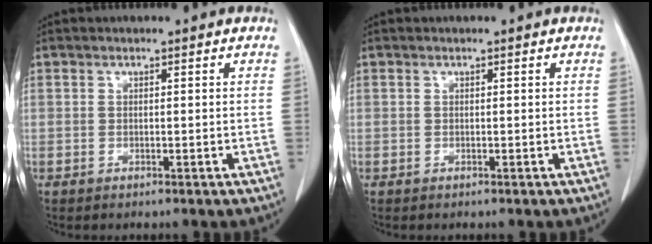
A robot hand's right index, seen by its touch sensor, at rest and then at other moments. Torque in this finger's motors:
{"motor_torque": [0.00, 0.00, 0.00, 0.00]}